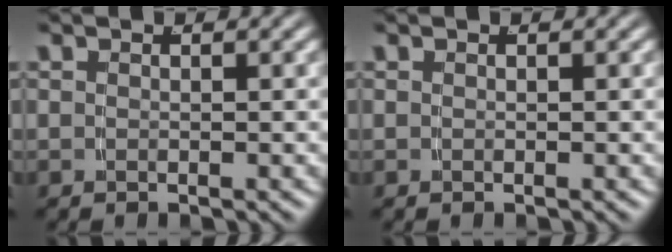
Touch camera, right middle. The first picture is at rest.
{"total": 0.0}